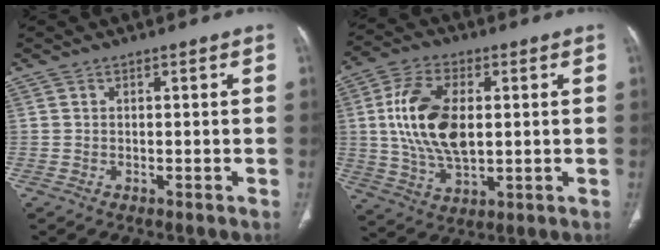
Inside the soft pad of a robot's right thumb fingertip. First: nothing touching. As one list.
[{"total": 15.2, "force": [1.7, 8.4, 12.6], "torque": [-0.244, 0.000, 0.035]}]